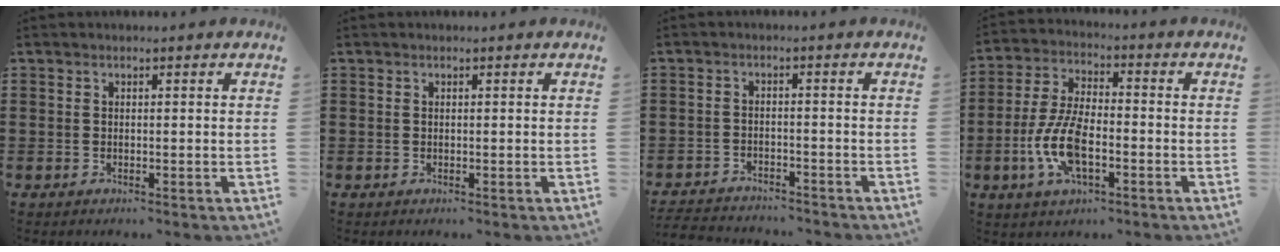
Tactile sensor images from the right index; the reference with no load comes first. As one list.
[{"total": 0.0}, {"total": 2.8, "force": [-2.8, 0.2, -0.1], "torque": [-0.003, 0.001, -0.060]}, {"total": 9.3, "force": [-2.7, 4.1, 7.9], "torque": [-0.188, -0.010, -0.056]}]